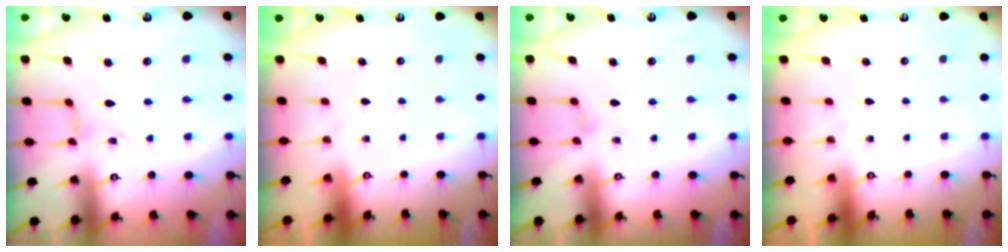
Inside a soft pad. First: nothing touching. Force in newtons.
{"total": 0.0}
{"total": 1.1, "press": 1.1, "slide": 0.4}
{"total": 0.0}